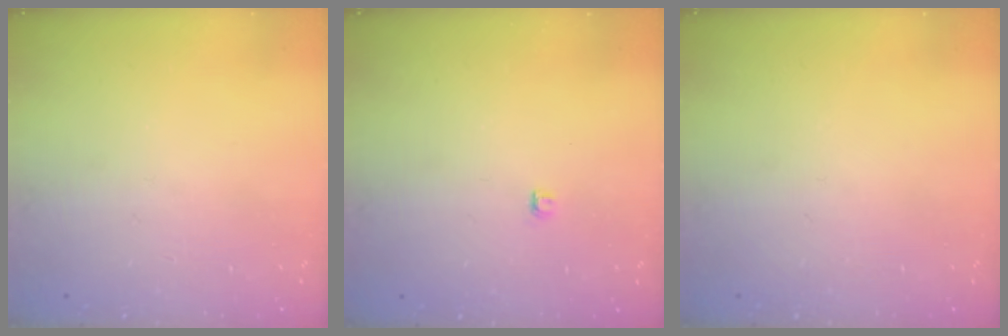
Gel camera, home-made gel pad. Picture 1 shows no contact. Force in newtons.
{"total": 2.8, "press": 2.7, "slide": 0.3}
{"total": 0.0}